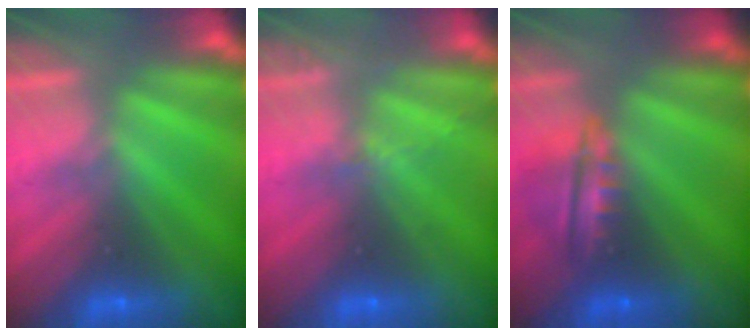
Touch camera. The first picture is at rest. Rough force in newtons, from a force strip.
{"total": 2.0}
{"total": 7.9}